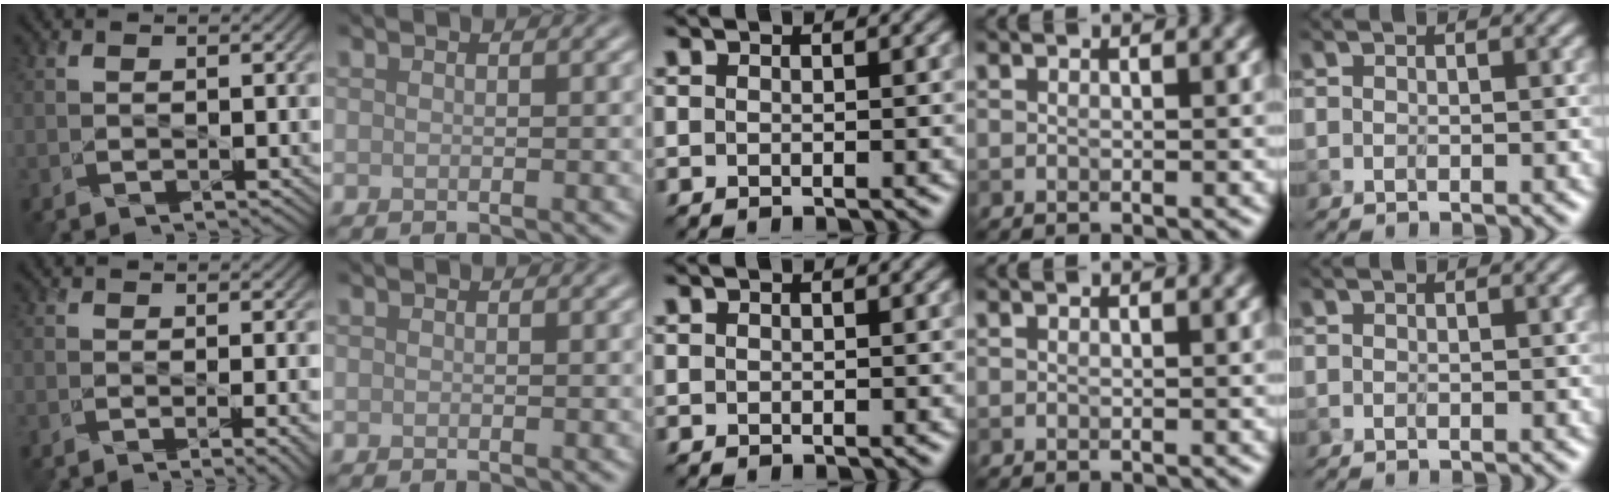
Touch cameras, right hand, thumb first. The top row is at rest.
{"thumb": {"total": 5.1, "force": [-2.2, 1.6, 4.3], "torque": [-0.045, -0.001, -0.028]}}